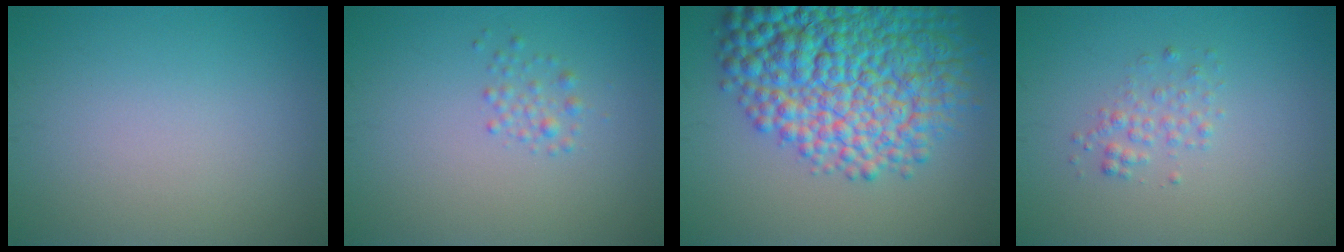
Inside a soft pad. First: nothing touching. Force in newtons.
{"total": 1.2, "press": 1.2, "slide": 0.0}
{"total": 13.0, "press": 13.0, "slide": 0.4}
{"total": 1.5, "press": 1.5, "slide": 0.0}